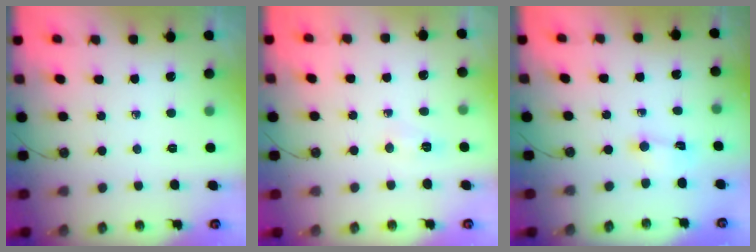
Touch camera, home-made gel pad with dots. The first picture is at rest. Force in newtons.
{"total": 3.7, "press": 3.1, "slide": 2.0}
{"total": 0.8, "press": 0.8, "slide": 0.2}